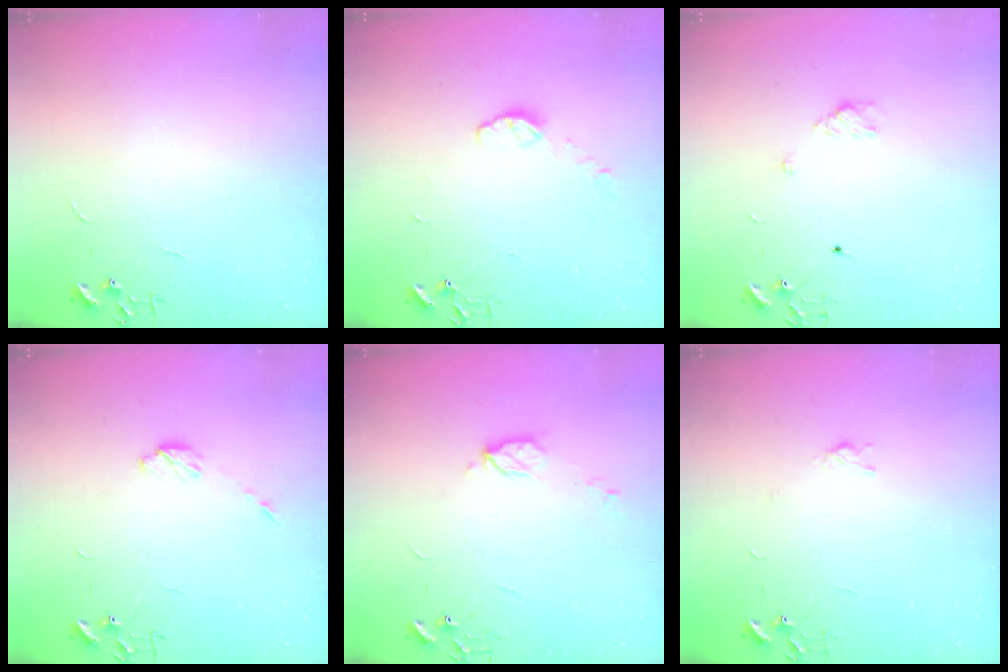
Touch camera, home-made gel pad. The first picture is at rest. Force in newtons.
{"total": 5.4, "press": 5.4, "slide": 0.6}
{"total": 5.8, "press": 5.7, "slide": 0.8}
{"total": 4.7, "press": 4.6, "slide": 0.7}
{"total": 6.3, "press": 6.2, "slide": 0.9}
{"total": 3.0, "press": 2.9, "slide": 0.6}